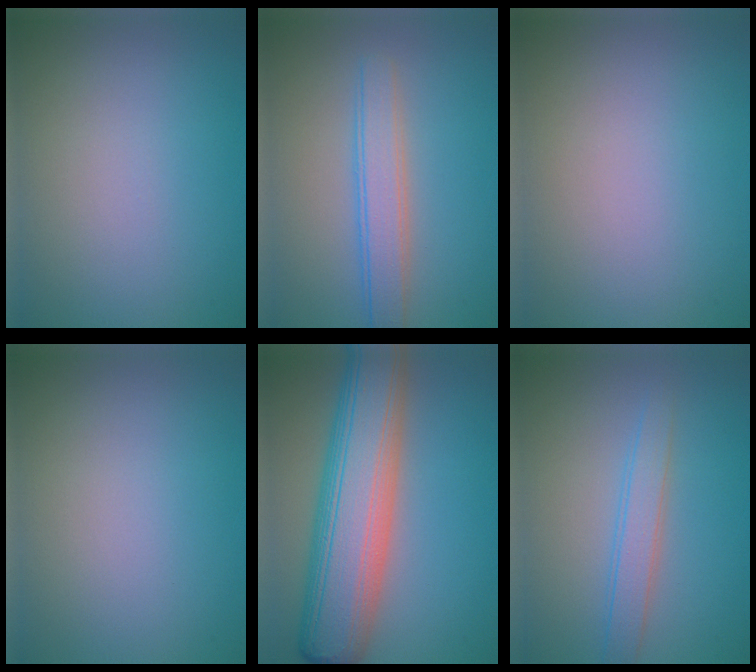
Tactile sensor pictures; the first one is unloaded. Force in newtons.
{"total": 3.6, "press": 3.6, "slide": 0.2}
{"total": 0.0}
{"total": 0.0}
{"total": 12.0, "press": 12.0, "slide": 0.5}
{"total": 2.5, "press": 2.5, "slide": 0.0}